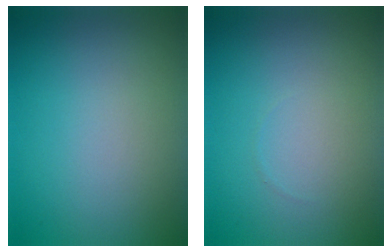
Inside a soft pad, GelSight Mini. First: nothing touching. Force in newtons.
{"total": 0.0}